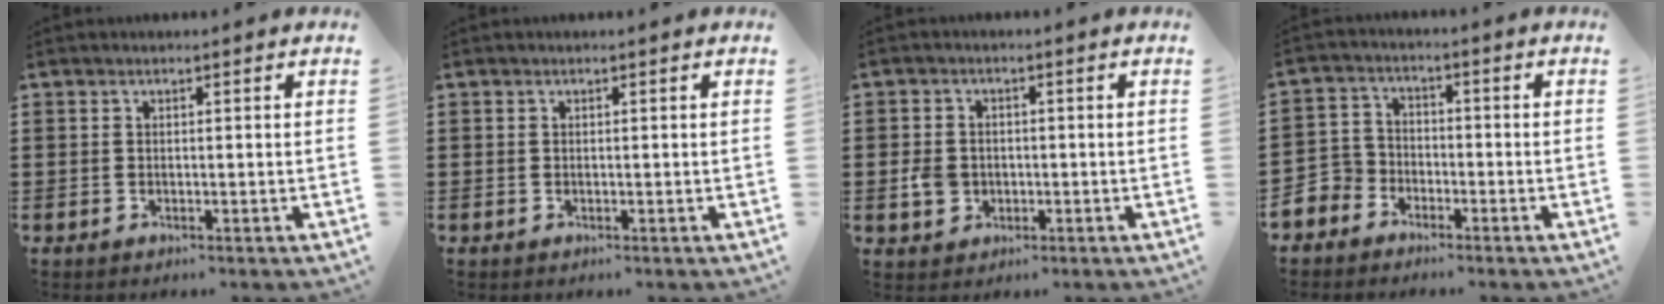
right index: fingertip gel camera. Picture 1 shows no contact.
{"total": 0.0}
{"total": 3.7, "force": [-0.7, 3.1, 1.9], "torque": [-0.047, 0.005, -0.015]}
{"total": 4.3, "force": [-3.0, 3.1, 0.3], "torque": [-0.049, -0.005, -0.072]}